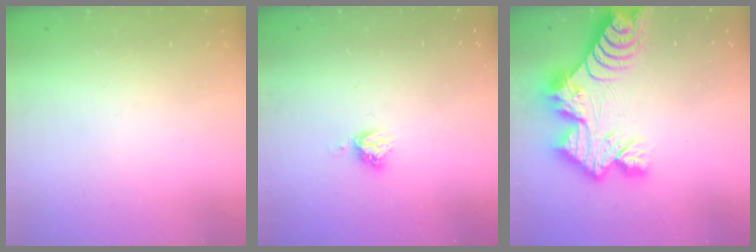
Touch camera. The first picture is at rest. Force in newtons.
{"total": 4.9, "press": 4.8, "slide": 0.4}
{"total": 14.5, "press": 14.4, "slide": 1.2}